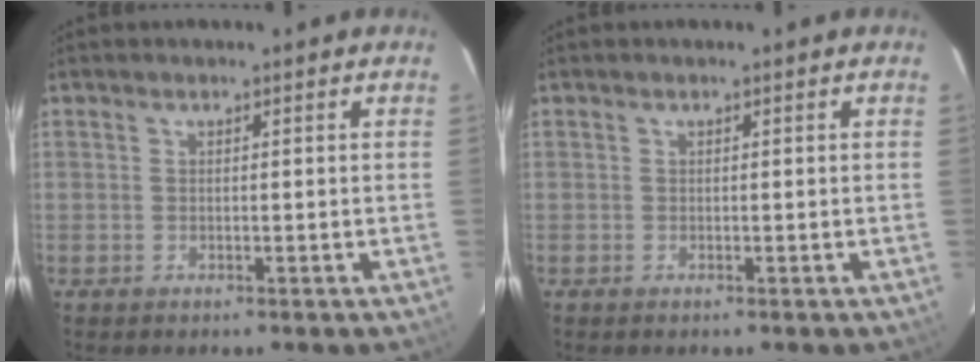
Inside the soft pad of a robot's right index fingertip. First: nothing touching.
{"total": 0.0}